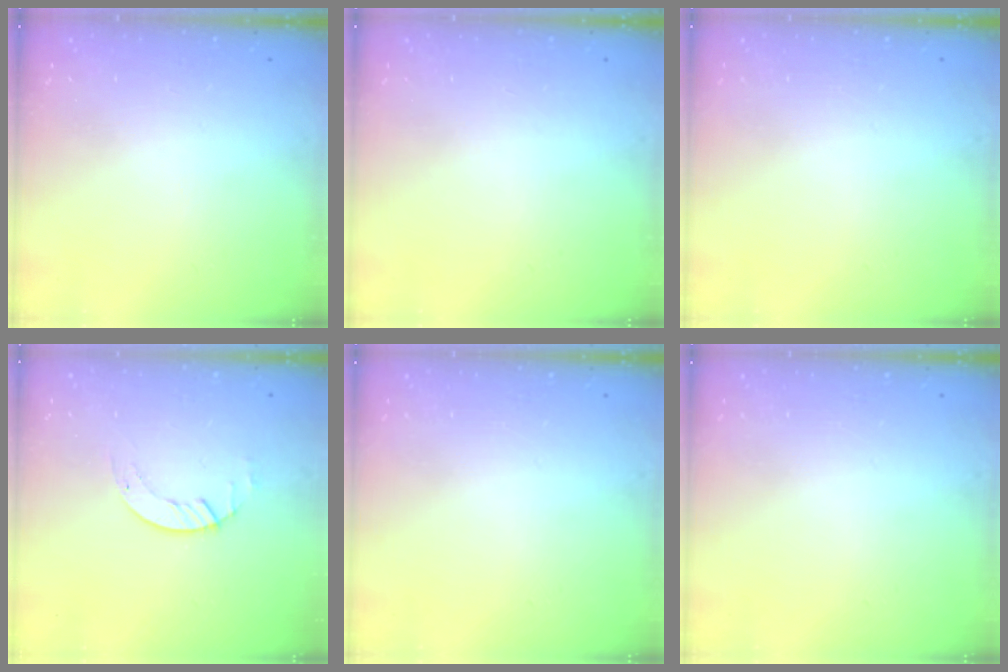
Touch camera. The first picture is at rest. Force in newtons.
{"total": 0.0}
{"total": 0.0}
{"total": 2.0, "press": 2.0, "slide": 0.2}
{"total": 0.0}
{"total": 0.0}